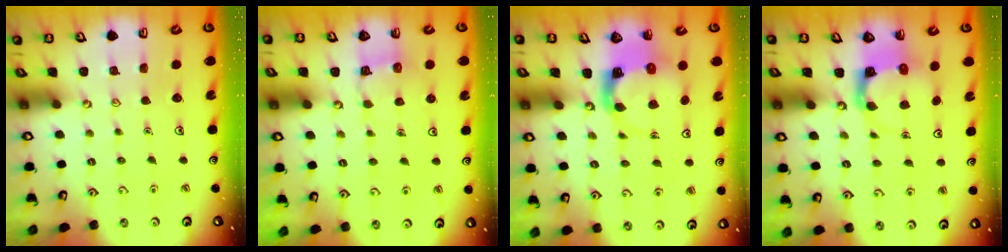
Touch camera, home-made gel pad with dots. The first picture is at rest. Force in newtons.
{"total": 4.6, "press": 4.6, "slide": 0.3}
{"total": 5.4, "press": 5.3, "slide": 1.0}
{"total": 3.9, "press": 3.9, "slide": 0.4}